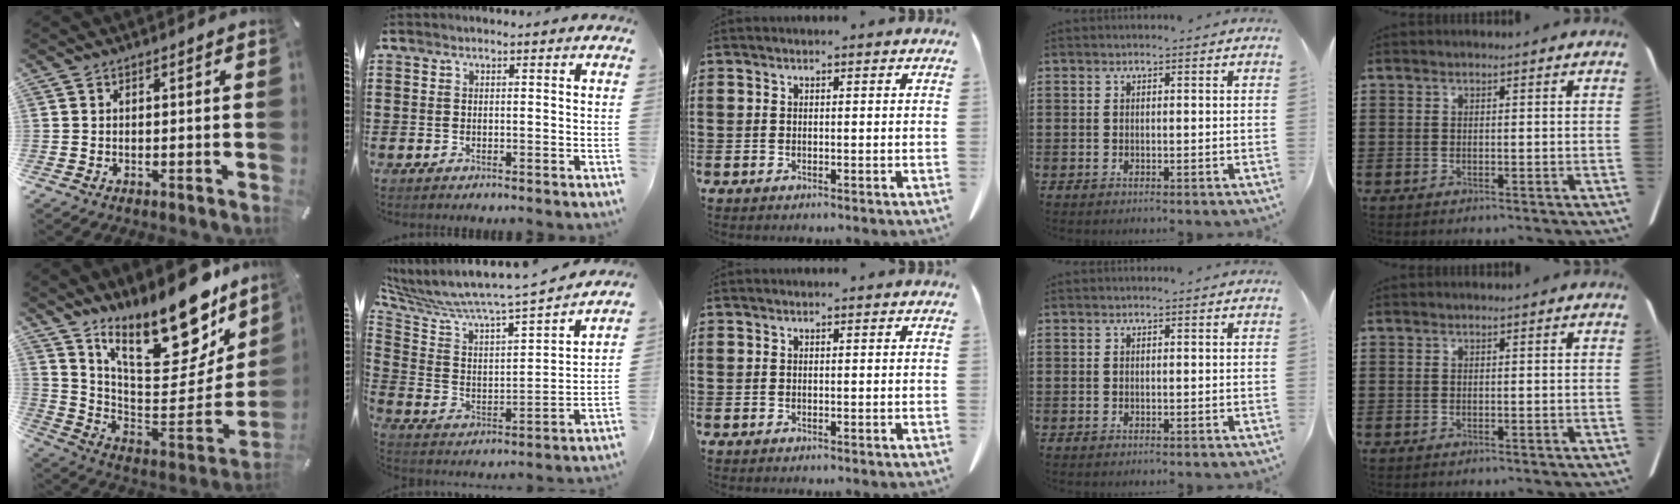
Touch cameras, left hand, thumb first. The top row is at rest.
{"thumb": {"total": 22.8, "force": [17.2, 8.9, 12.0], "torque": [-0.171, -0.134, 0.294]}, "index": {"total": 5.9, "force": [5.7, 0.0, 1.5], "torque": [-0.063, -0.065, 0.086]}}